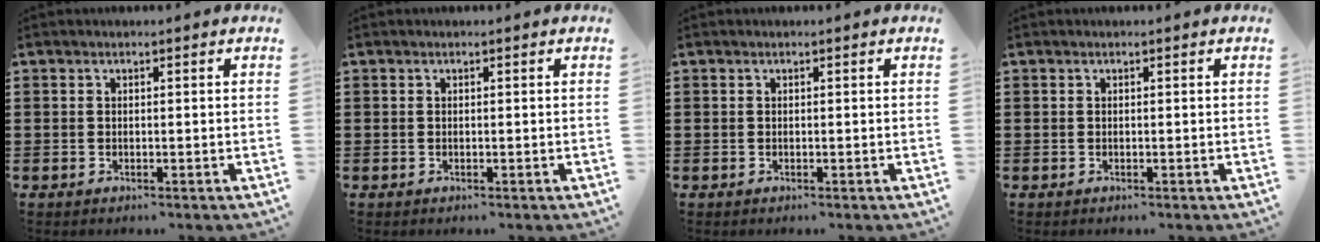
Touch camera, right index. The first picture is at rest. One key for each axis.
{"total": 0.0}
{"total": 0.0}
{"total": 0.0}